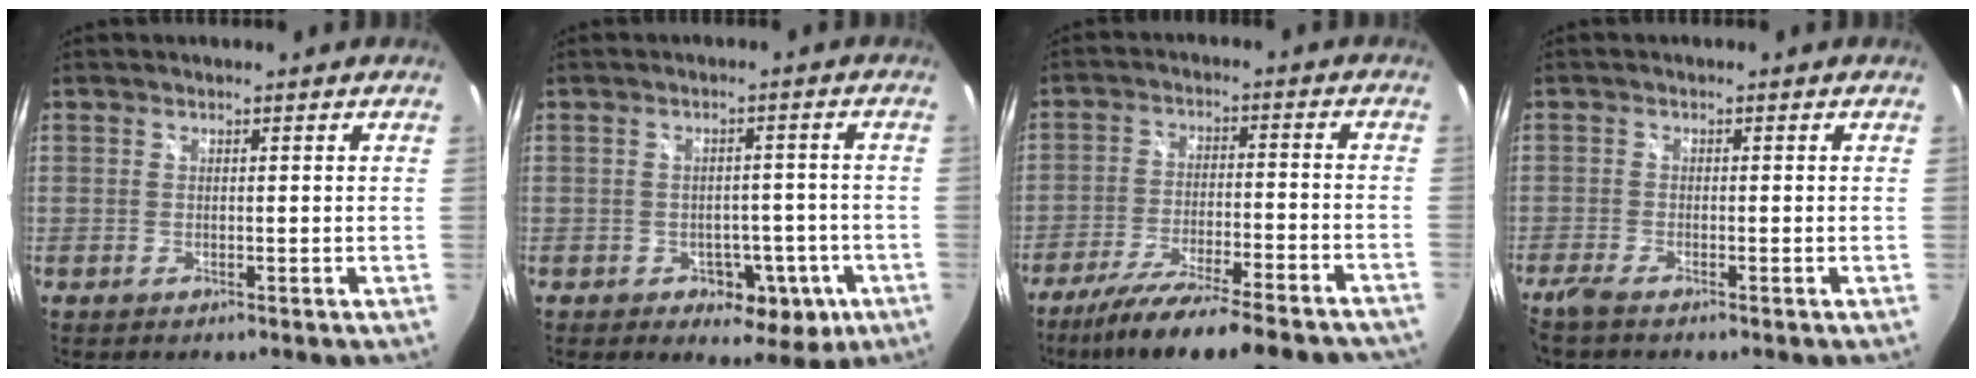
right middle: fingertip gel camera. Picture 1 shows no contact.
{"total": 7.4, "force": [-3.1, 5.4, 4.1], "torque": [-0.065, 0.006, -0.028]}
{"total": 22.1, "force": [-18.8, 3.0, 11.2], "torque": [-0.198, -0.048, -0.274]}
{"total": 2.6, "force": [-2.1, -0.1, 1.4], "torque": [-0.040, -0.009, -0.047]}